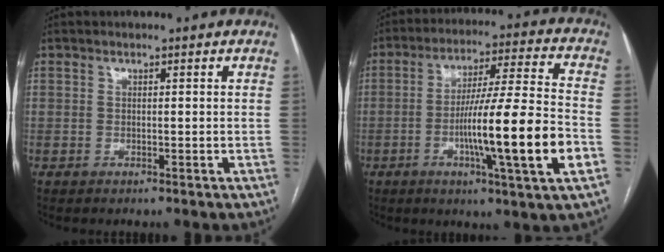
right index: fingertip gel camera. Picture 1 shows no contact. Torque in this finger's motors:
{"motor_torque": [1.02, -0.12, 0.47, 0.12]}